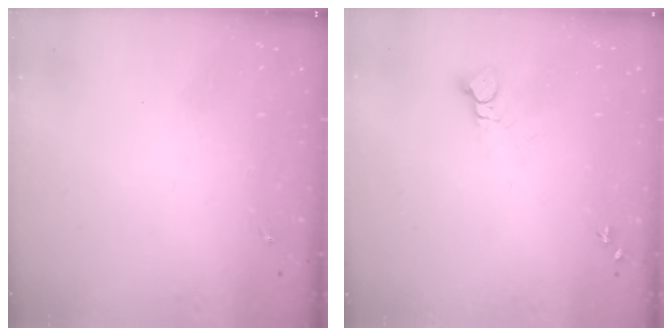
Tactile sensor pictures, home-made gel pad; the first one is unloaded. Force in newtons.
{"total": 3.7, "press": 3.7, "slide": 0.3}